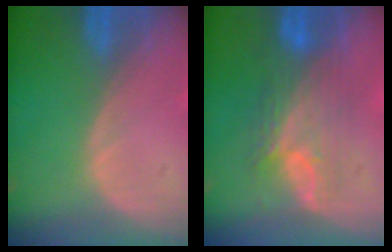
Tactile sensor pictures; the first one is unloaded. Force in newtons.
{"total": 7.3, "press": 7.1, "slide": 1.5}